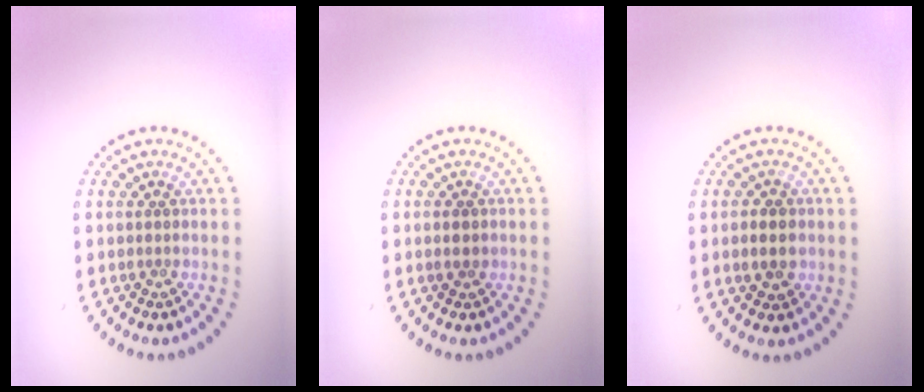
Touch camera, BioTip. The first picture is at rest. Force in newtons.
{"total": 1.3, "press": 1.3, "slide": 0.1}
{"total": 2.5, "press": 2.5, "slide": 0.2}